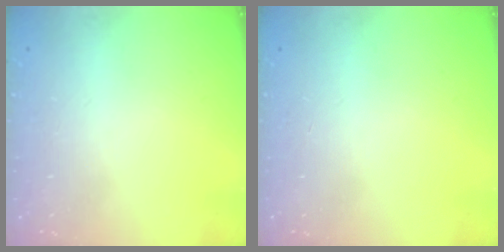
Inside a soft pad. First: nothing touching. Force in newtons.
{"total": 0.0}